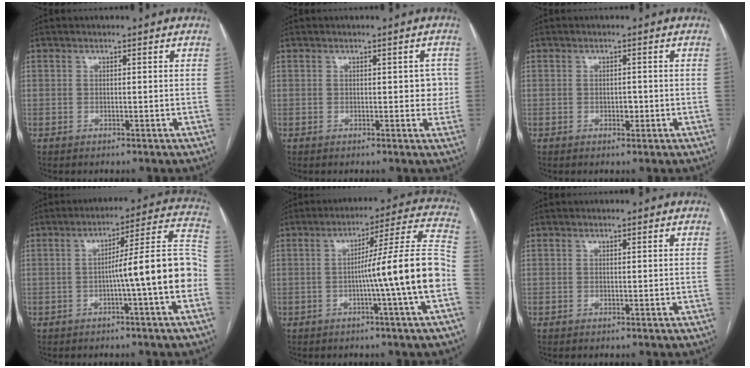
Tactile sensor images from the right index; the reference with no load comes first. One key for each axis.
{"total": 3.0, "fx": 0.3, "fy": 1.8, "fz": 2.5, "tx": -0.020, "ty": 0.012, "tz": 0.004}
{"total": 1.4, "fx": -0.3, "fy": 0.8, "fz": 1.0, "tx": -0.015, "ty": 0.001, "tz": -0.003}
{"total": 12.6, "fx": -3.1, "fy": -0.6, "fz": 12.2, "tx": -0.174, "ty": 0.031, "tz": -0.048}
{"total": 13.9, "fx": -3.2, "fy": -2.1, "fz": 13.4, "tx": -0.193, "ty": 0.012, "tz": -0.055}
{"total": 0.0}